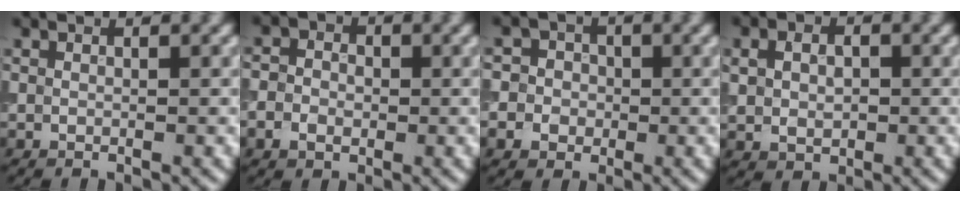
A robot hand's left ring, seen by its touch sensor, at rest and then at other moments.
{"total": 3.4, "force": [-0.5, 2.9, 1.8], "torque": [-0.016, 0.006, -0.024]}
{"total": 6.1, "force": [-0.9, 5.8, 1.7], "torque": [-0.017, 0.016, -0.049]}
{"total": 3.1, "force": [0.3, 2.4, 1.9], "torque": [-0.043, -0.001, 0.008]}